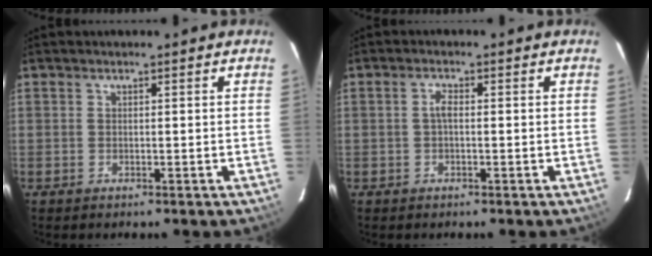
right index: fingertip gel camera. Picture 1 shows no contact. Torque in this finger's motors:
{"motor_torque": [0.35, 0.08, 0.13, 0.04]}